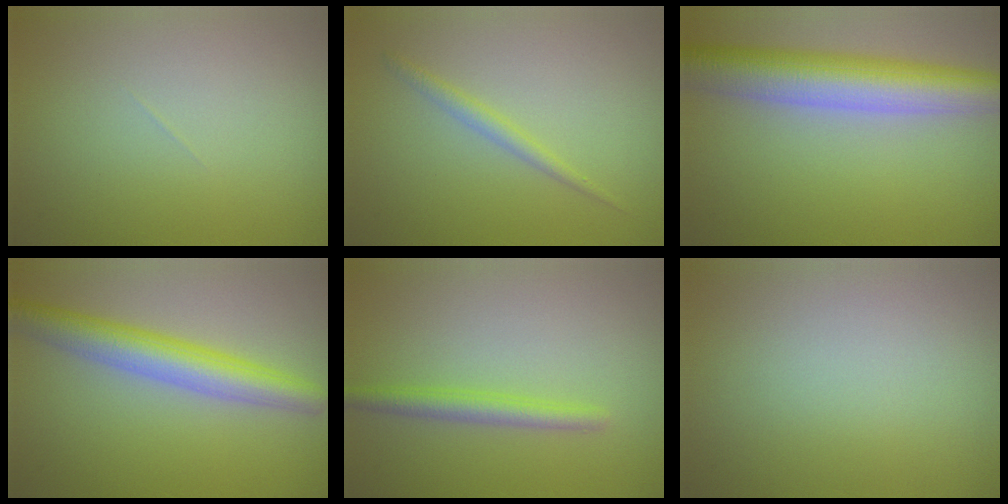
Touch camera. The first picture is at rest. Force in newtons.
{"total": 1.4, "press": 1.4, "slide": 0.1}
{"total": 7.7, "press": 7.7, "slide": 0.4}
{"total": 5.0, "press": 5.0, "slide": 0.1}
{"total": 2.2, "press": 2.1, "slide": 0.1}
{"total": 0.0}